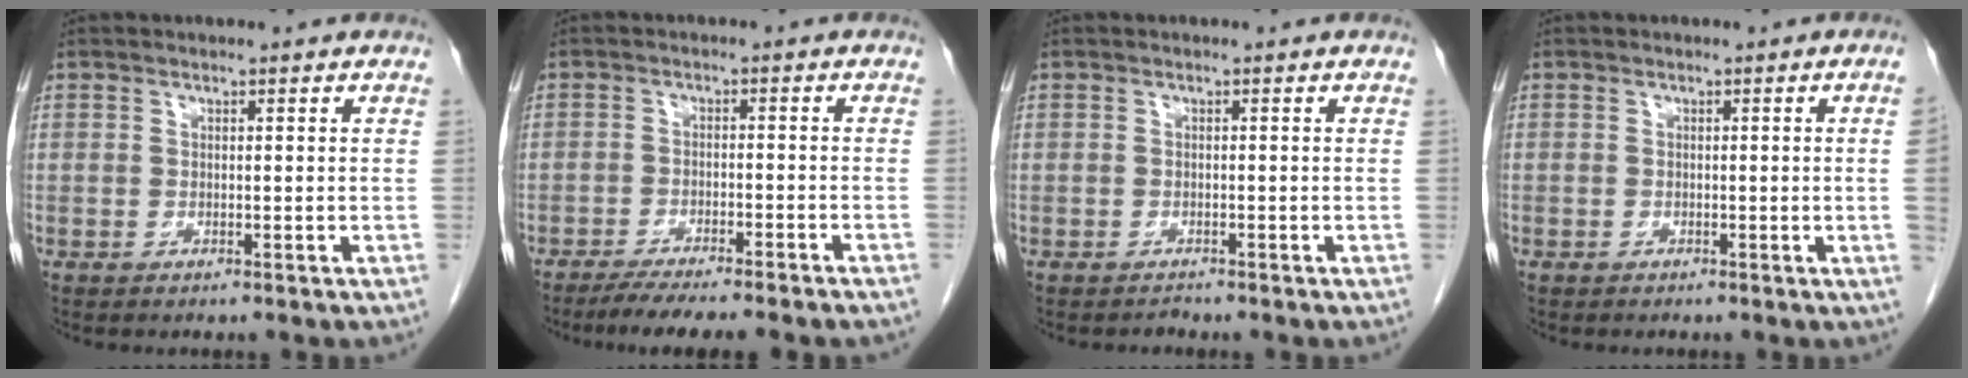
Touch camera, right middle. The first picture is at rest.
{"total": 8.8, "force": [-7.5, -0.5, 4.5], "torque": [-0.049, -0.017, -0.114]}
{"total": 0.6, "force": [-0.6, 0.1, -0.1], "torque": [0.000, -0.002, -0.010]}
{"total": 1.8, "force": [-0.2, -0.8, 1.6], "torque": [-0.016, -0.001, -0.004]}